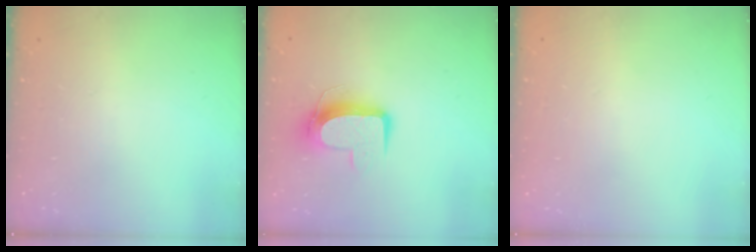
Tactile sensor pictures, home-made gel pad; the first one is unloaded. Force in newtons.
{"total": 10.4, "press": 10.4, "slide": 0.6}
{"total": 0.0}